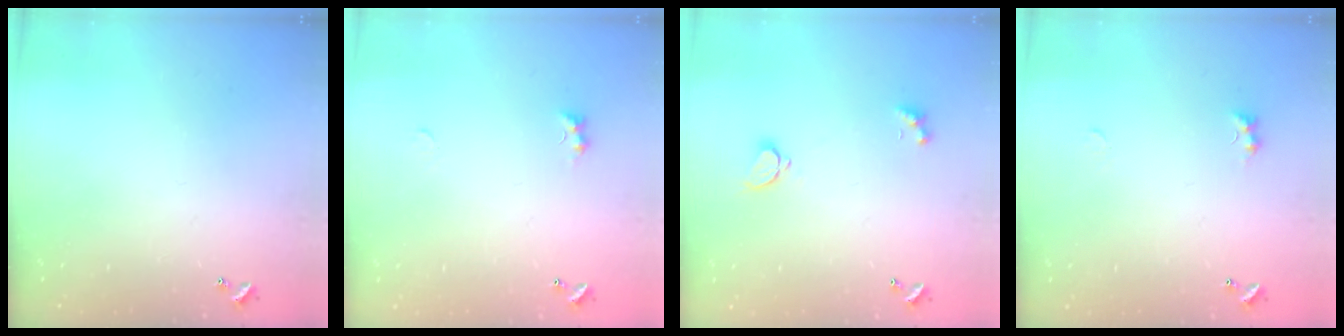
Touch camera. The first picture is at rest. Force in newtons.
{"total": 1.4, "press": 1.3, "slide": 0.5}
{"total": 1.6, "press": 1.6, "slide": 0.5}
{"total": 1.4, "press": 1.3, "slide": 0.5}